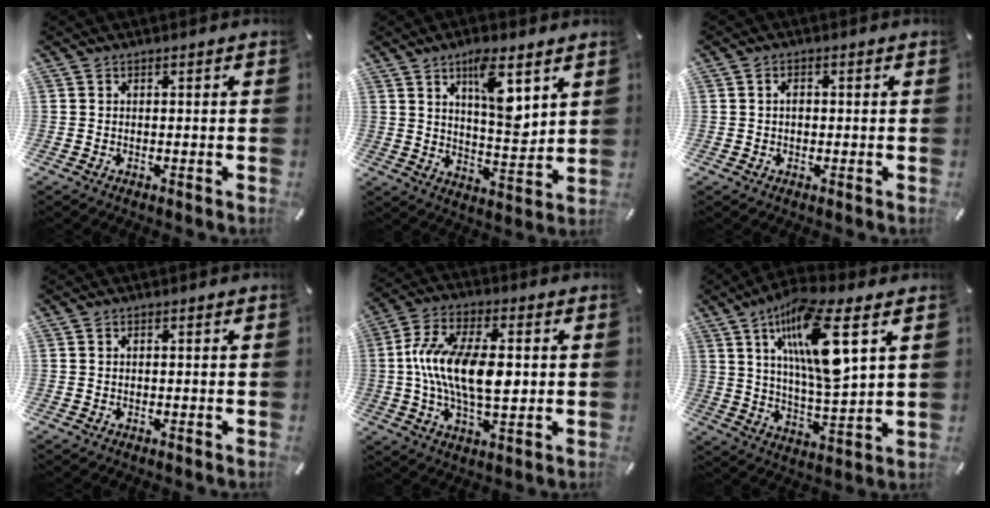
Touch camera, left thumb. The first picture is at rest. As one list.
[{"total": 11.1, "force": [6.2, 3.8, 8.4], "torque": [-0.135, -0.035, 0.103]}, {"total": 1.9, "force": [0.1, 1.3, 1.4], "torque": [-0.027, 0.007, -0.001]}, {"total": 0.0}, {"total": 16.0, "force": [0.5, 7.7, 14.1], "torque": [-0.286, -0.002, 0.004]}, {"total": 16.5, "force": [7.5, 4.2, 14.1], "torque": [-0.278, -0.019, 0.116]}]